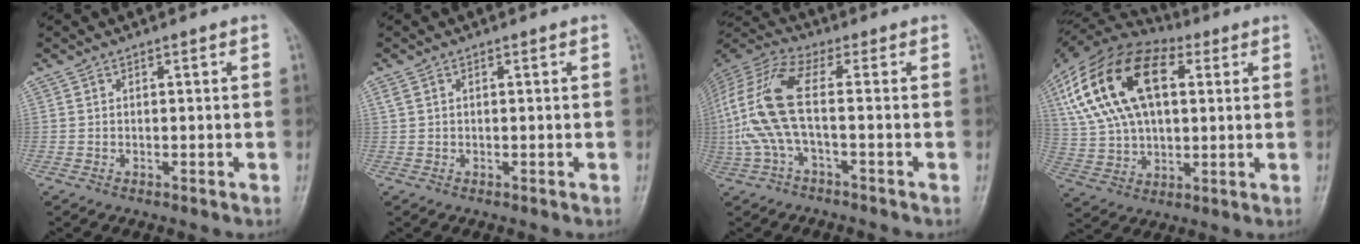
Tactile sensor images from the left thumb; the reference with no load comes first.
{"total": 1.2, "force": [0.2, 0.6, 0.9], "torque": [-0.026, 0.013, 0.009]}
{"total": 13.6, "force": [-1.3, 4.5, 12.8], "torque": [-0.304, 0.035, -0.033]}
{"total": 23.1, "force": [7.1, 13.1, 17.7], "torque": [-0.332, 0.014, 0.122]}